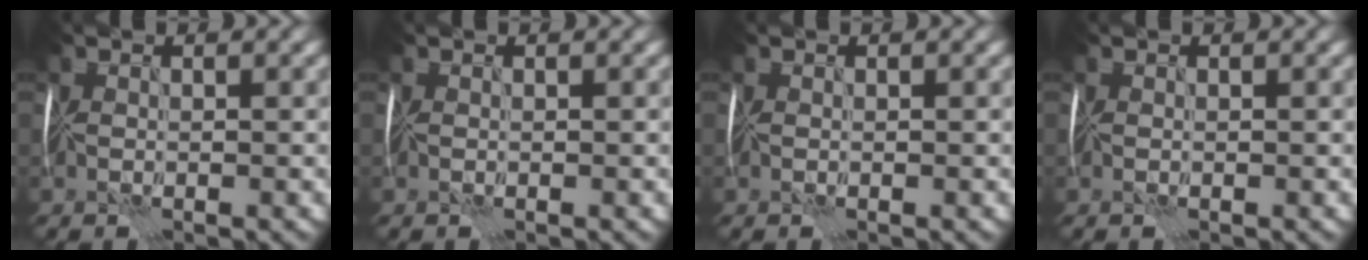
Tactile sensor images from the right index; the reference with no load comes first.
{"total": 0.0}
{"total": 0.0}
{"total": 0.0}